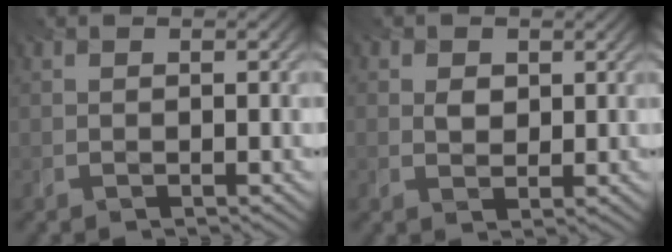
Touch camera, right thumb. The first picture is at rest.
{"total": 1.8, "force": [0.7, 1.4, 0.7], "torque": [-0.018, -0.004, 0.013]}